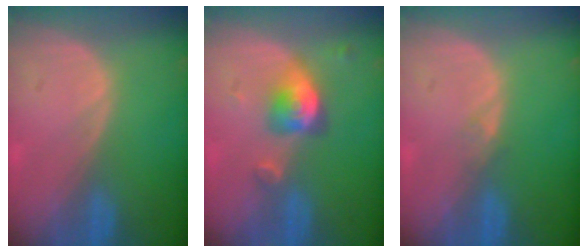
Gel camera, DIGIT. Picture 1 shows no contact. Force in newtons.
{"total": 5.1, "press": 4.7, "slide": 1.9}
{"total": 0.8, "press": 0.8, "slide": 0.0}